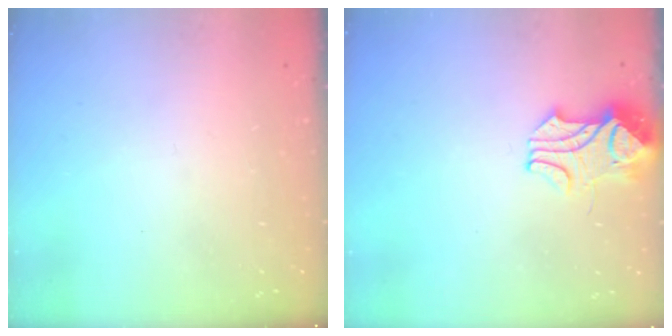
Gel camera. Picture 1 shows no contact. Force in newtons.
{"total": 2.6, "press": 2.4, "slide": 1.0}